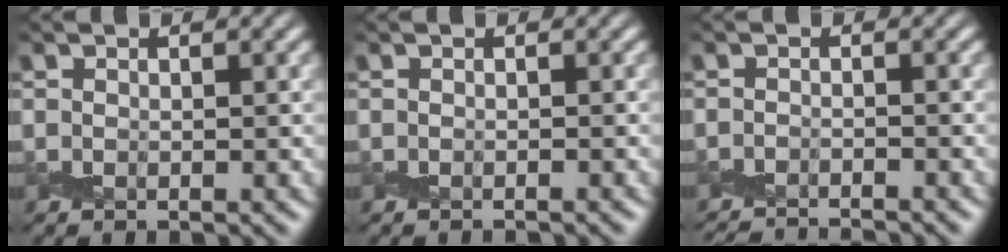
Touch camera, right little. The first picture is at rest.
{"total": 0.6, "force": [-0.5, -0.2, -0.1], "torque": [0.004, -0.001, -0.011]}
{"total": 3.8, "force": [-3.7, -0.4, 0.7], "torque": [-0.011, -0.014, -0.071]}